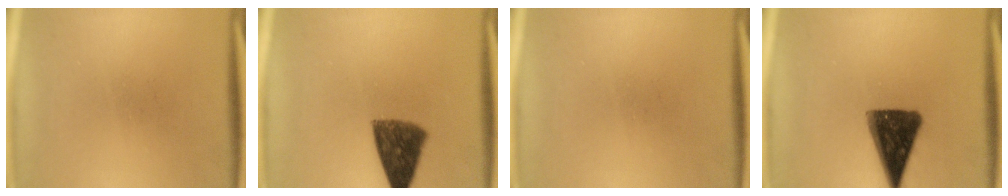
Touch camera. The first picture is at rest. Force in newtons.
{"total": 9.1}
{"total": 0.0}
{"total": 13.0}